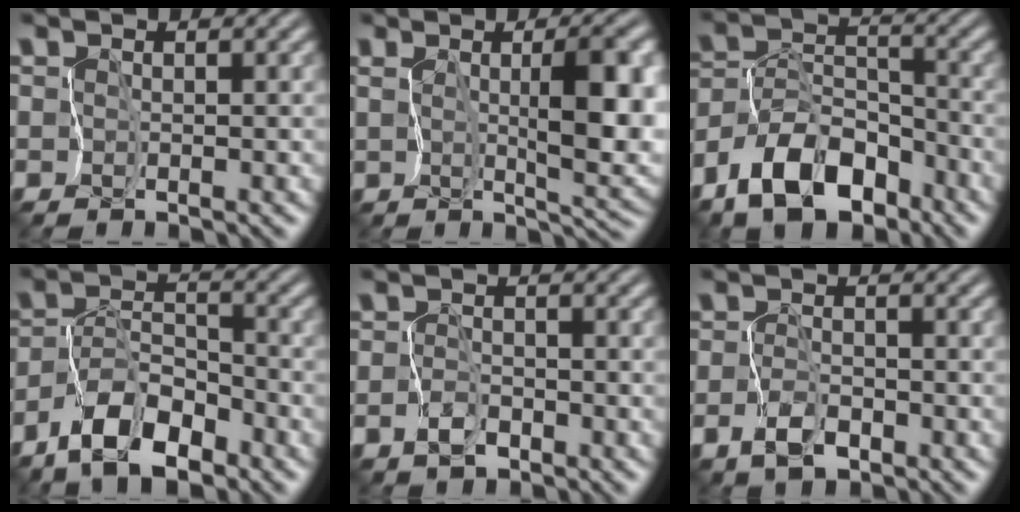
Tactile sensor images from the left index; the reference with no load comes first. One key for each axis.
{"total": 6.9, "fx": 1.1, "fy": 2.0, "fz": 6.5, "tx": -0.102, "ty": -0.002, "tz": 0.029}
{"total": 8.7, "fx": -6.1, "fy": 4.3, "fz": 4.6, "tx": -0.080, "ty": 0.012, "tz": -0.119}
{"total": 6.3, "fx": -4.5, "fy": 2.4, "fz": 3.6, "tx": -0.064, "ty": 0.007, "tz": -0.089}
{"total": 1.5, "fx": -0.7, "fy": 1.0, "fz": 0.8, "tx": -0.018, "ty": 0.003, "tz": -0.015}
{"total": 2.0, "fx": -0.9, "fy": 1.2, "fz": 1.4, "tx": -0.028, "ty": 0.003, "tz": -0.018}